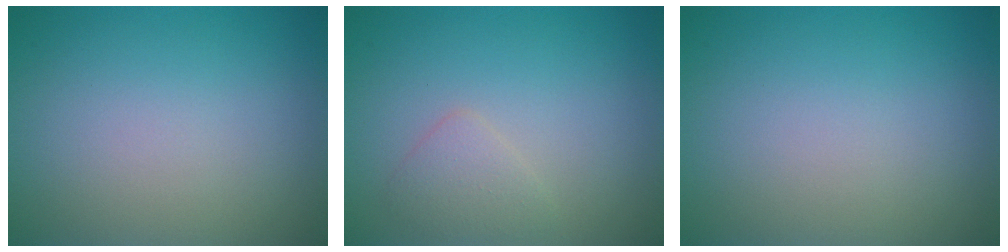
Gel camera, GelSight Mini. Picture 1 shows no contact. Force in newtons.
{"total": 1.5, "press": 1.5, "slide": 0.1}
{"total": 0.0}